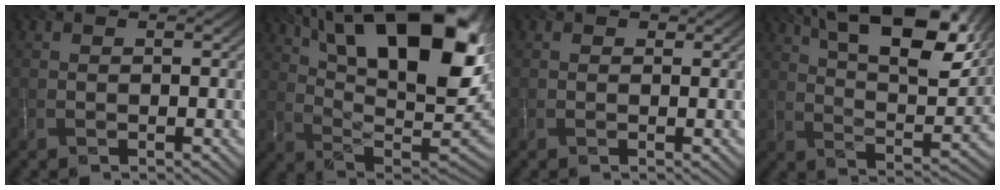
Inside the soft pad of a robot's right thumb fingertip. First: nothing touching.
{"total": 21.2, "force": [9.8, 8.8, 16.6], "torque": [-0.267, 0.031, 0.148]}
{"total": 0.6, "force": [0.3, 0.5, 0.2], "torque": [-0.002, -0.002, 0.002]}
{"total": 16.9, "force": [9.8, 6.3, 12.3], "torque": [-0.201, 0.006, 0.156]}